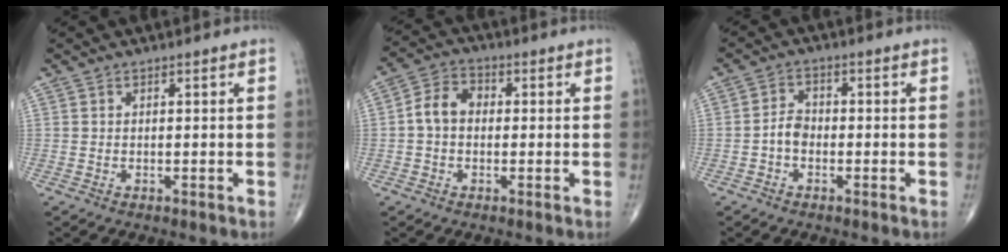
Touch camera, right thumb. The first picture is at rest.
{"total": 6.1, "force": [-0.2, 4.6, 4.0], "torque": [-0.065, 0.022, -0.014]}
{"total": 3.4, "force": [-1.2, 2.4, 2.1], "torque": [-0.029, 0.015, -0.030]}